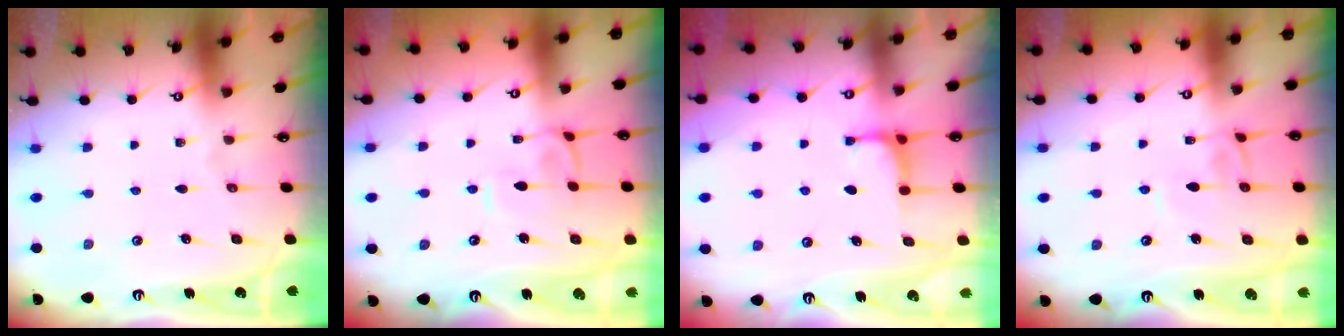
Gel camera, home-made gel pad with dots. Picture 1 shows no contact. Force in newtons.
{"total": 1.6, "press": 1.5, "slide": 0.6}
{"total": 2.6, "press": 2.6, "slide": 0.2}
{"total": 3.2, "press": 3.2, "slide": 0.1}